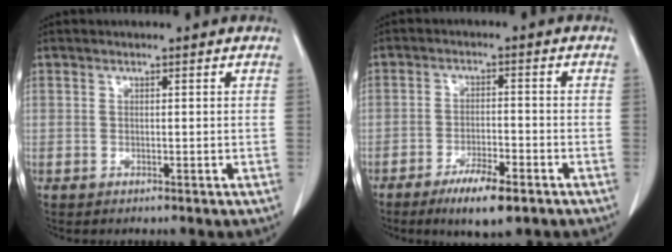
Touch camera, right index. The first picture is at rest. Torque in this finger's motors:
{"motor_torque": [0.47, -0.46, 0.41, 0.10]}